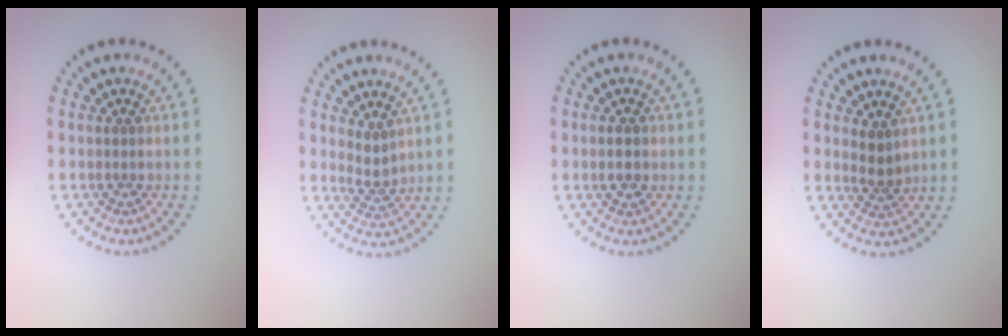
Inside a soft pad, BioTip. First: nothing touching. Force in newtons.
{"total": 1.8, "press": 1.3, "slide": 1.2}
{"total": 2.2, "press": 2.2, "slide": 0.1}
{"total": 1.7, "press": 1.3, "slide": 1.0}